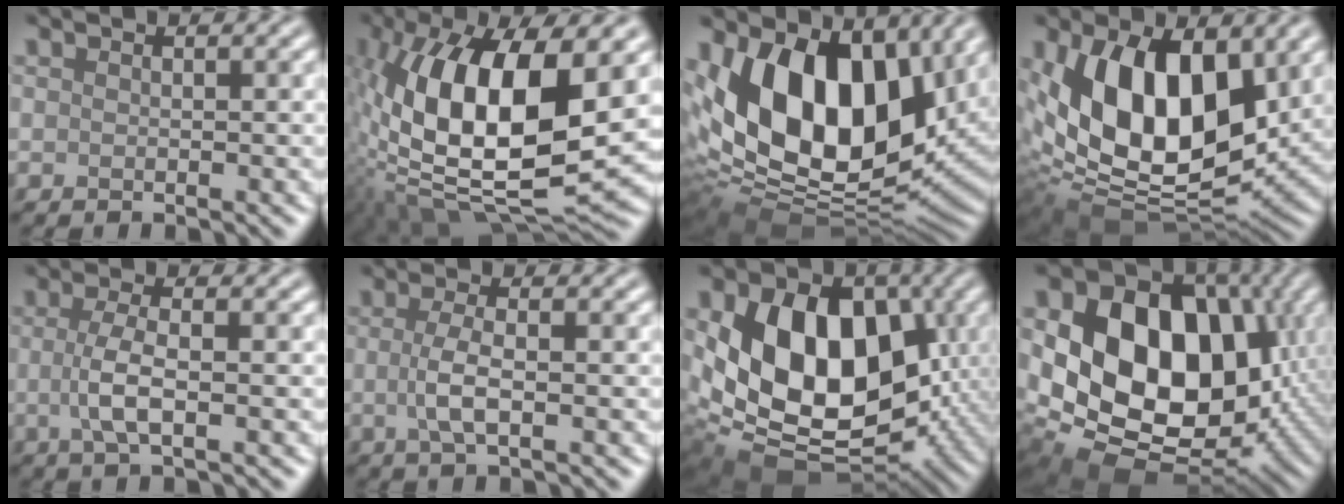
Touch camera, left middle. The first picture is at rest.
{"total": 16.5, "force": [0.7, 7.5, 14.7], "torque": [-0.276, -0.002, 0.000]}
{"total": 16.8, "force": [3.6, 10.3, 12.8], "torque": [-0.228, -0.005, 0.047]}
{"total": 14.2, "force": [3.0, 8.4, 11.1], "torque": [-0.193, -0.015, 0.048]}
{"total": 3.2, "force": [-0.3, 1.0, 3.0], "torque": [-0.065, -0.001, -0.007]}
{"total": 2.9, "force": [-0.2, 0.9, 2.7], "torque": [-0.059, -0.002, -0.006]}
{"total": 14.2, "force": [1.0, 10.1, 10.0], "torque": [-0.164, -0.016, 0.014]}
{"total": 17.9, "force": [1.7, 13.2, 12.0], "torque": [-0.201, -0.016, 0.040]}